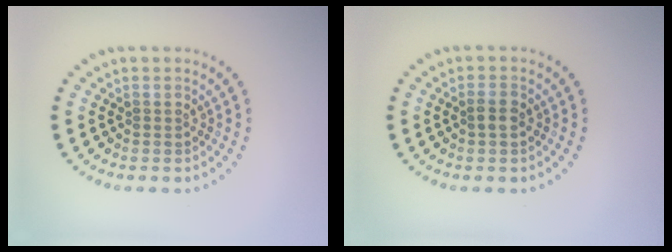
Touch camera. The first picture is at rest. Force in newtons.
{"total": 1.3, "press": 1.3, "slide": 0.3}